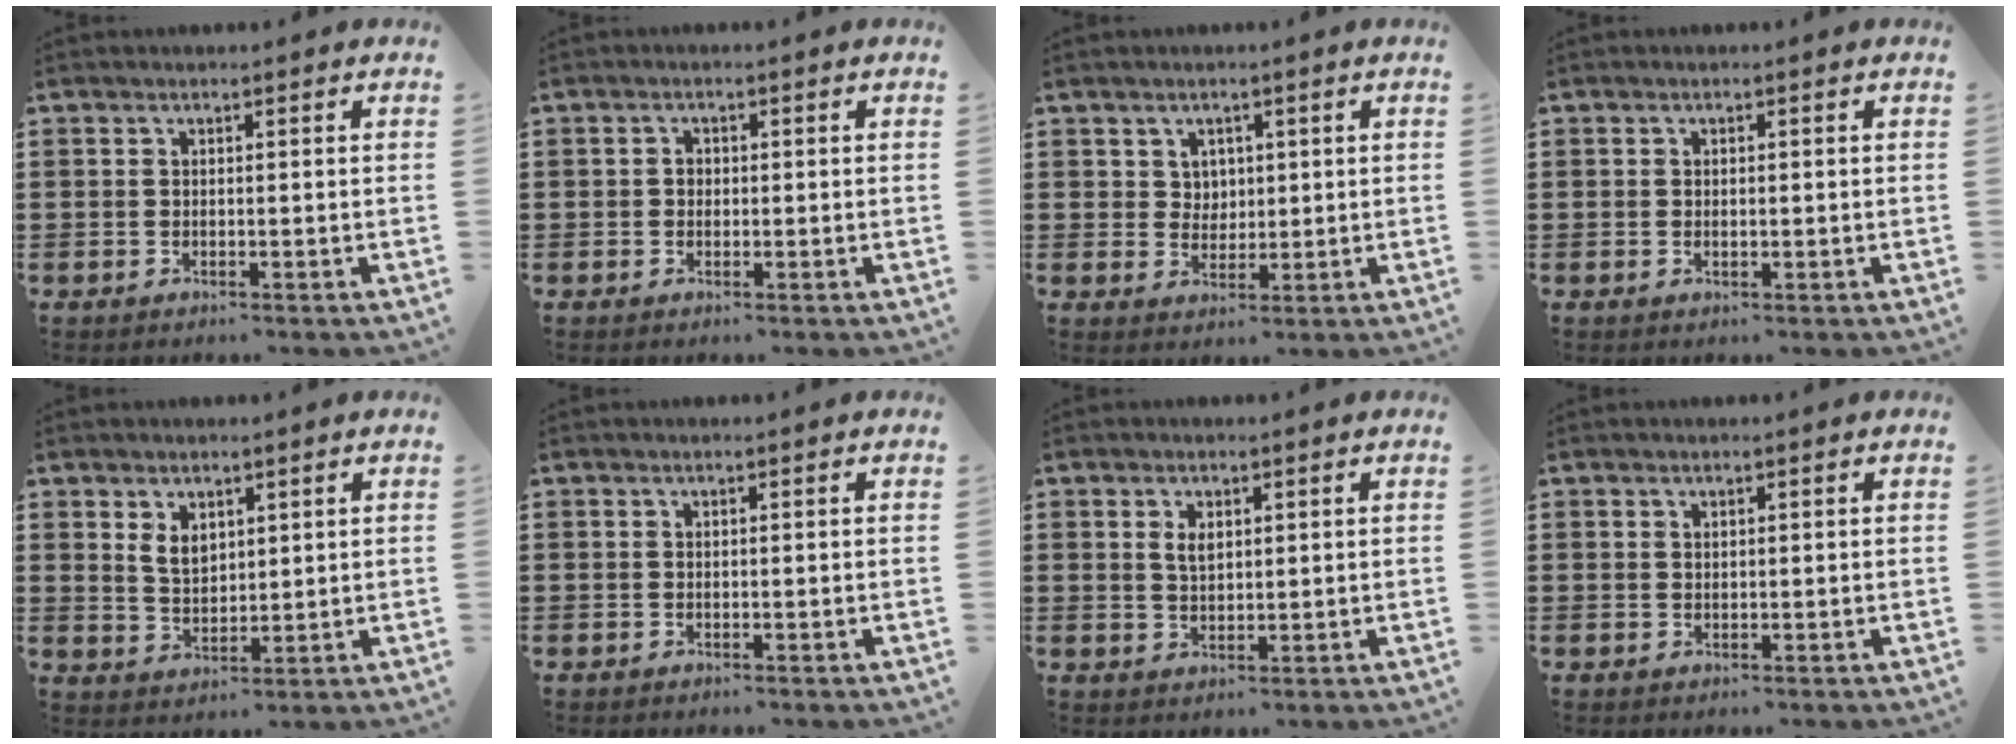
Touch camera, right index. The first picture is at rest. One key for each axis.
{"total": 1.1, "fx": 0.0, "fy": 0.9, "fz": 0.6, "tx": -0.014, "ty": 0.005, "tz": -0.001}
{"total": 3.0, "fx": 1.5, "fy": 2.5, "fz": 0.7, "tx": -0.024, "ty": 0.010, "tz": 0.027}
{"total": 0.7, "fx": 0.0, "fy": 0.4, "fz": 0.6, "tx": -0.012, "ty": 0.002, "tz": 0.000}
{"total": 3.7, "fx": 1.8, "fy": 2.4, "fz": 2.1, "tx": -0.041, "ty": 0.005, "tz": 0.032}
{"total": 0.0}
{"total": 2.4, "fx": 0.9, "fy": 1.3, "fz": 1.8, "tx": -0.039, "ty": 0.004, "tz": 0.016}
{"total": 0.6, "fx": 0.4, "fy": 0.4, "fz": 0.1, "tx": -0.004, "ty": 0.002, "tz": 0.009}